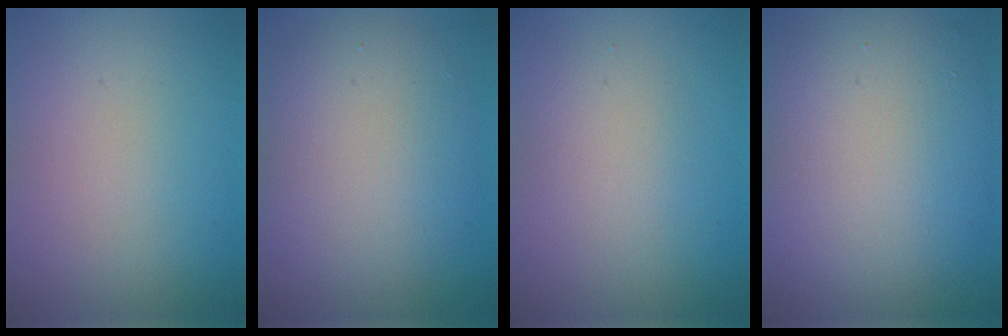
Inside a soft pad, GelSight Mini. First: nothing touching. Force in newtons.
{"total": 7.1, "press": 7.1, "slide": 0.6}
{"total": 2.2, "press": 2.2, "slide": 0.3}
{"total": 12.0, "press": 12.0, "slide": 0.8}